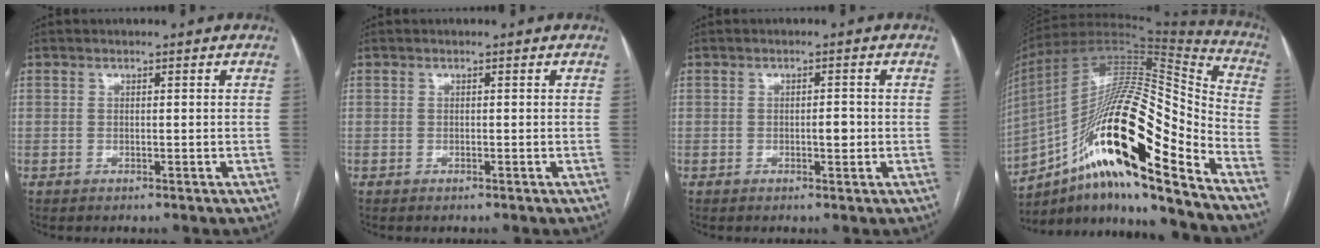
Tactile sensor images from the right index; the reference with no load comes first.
{"total": 0.0}
{"total": 1.9, "force": [-0.3, 0.6, 1.8], "torque": [-0.027, 0.001, -0.005]}
{"total": 27.8, "force": [-14.7, 4.5, 23.1], "torque": [-0.396, 0.006, -0.253]}